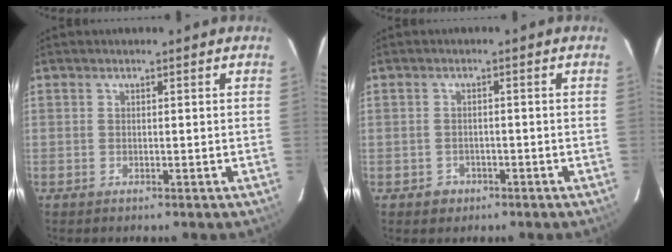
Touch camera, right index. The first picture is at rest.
{"total": 2.7, "force": [-1.3, 2.4, 0.3], "torque": [-0.011, 0.005, -0.015]}